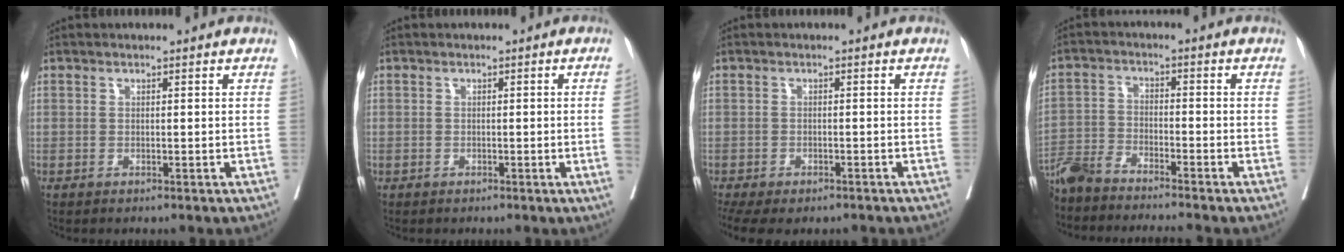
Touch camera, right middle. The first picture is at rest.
{"total": 1.3, "force": [-0.3, -0.3, 1.2], "torque": [-0.016, 0.001, -0.004]}
{"total": 10.8, "force": [-7.8, 5.0, 5.6], "torque": [-0.131, -0.005, -0.104]}
{"total": 8.9, "force": [-8.4, -0.2, 3.2], "torque": [-0.055, -0.014, -0.150]}